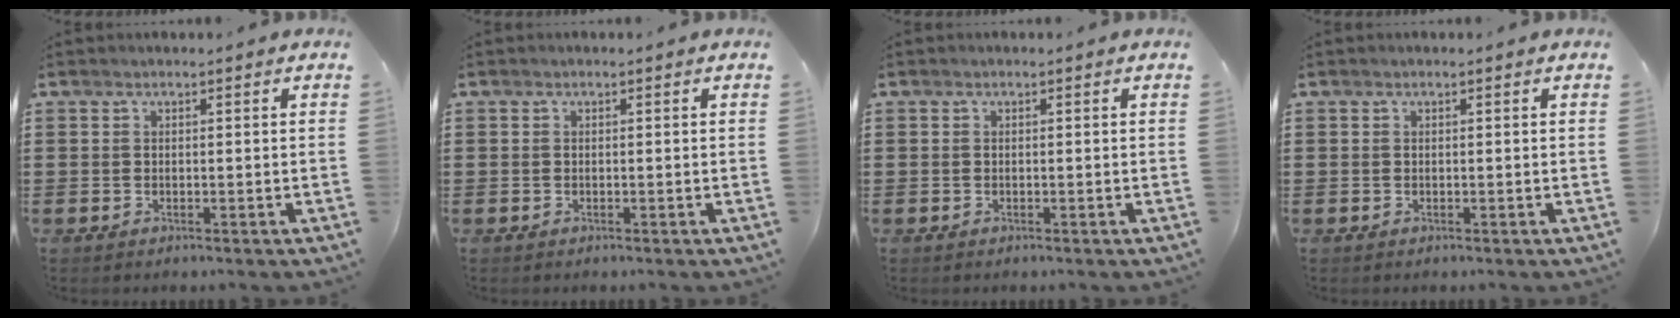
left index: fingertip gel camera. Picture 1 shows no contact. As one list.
[{"total": 0.0}, {"total": 0.0}, {"total": 0.0}]